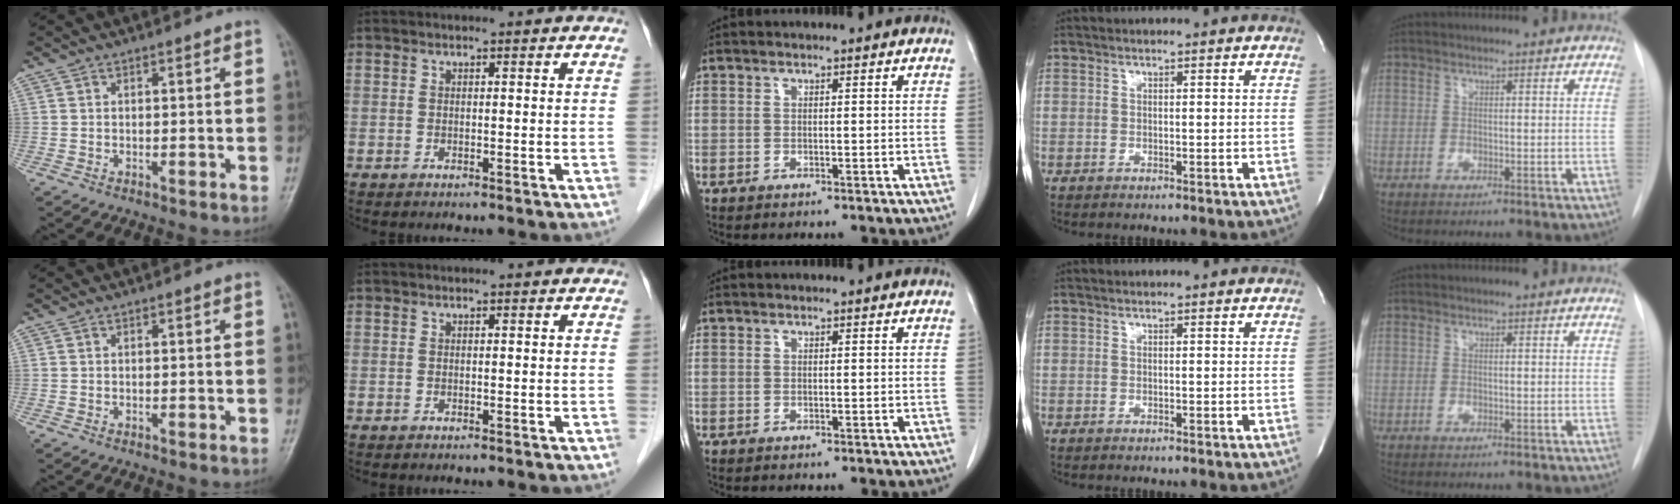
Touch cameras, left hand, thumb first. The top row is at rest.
{}